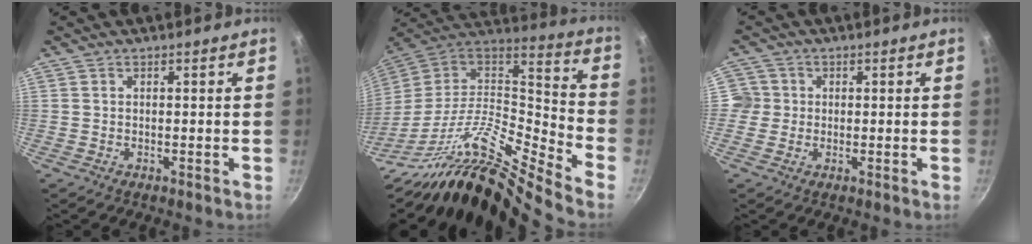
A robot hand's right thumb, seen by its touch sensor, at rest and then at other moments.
{"total": 26.6, "force": [-16.9, 6.5, 19.5], "torque": [-0.294, 0.073, -0.314]}
{"total": 3.7, "force": [-0.2, 3.7, 0.6], "torque": [0.020, 0.007, -0.011]}